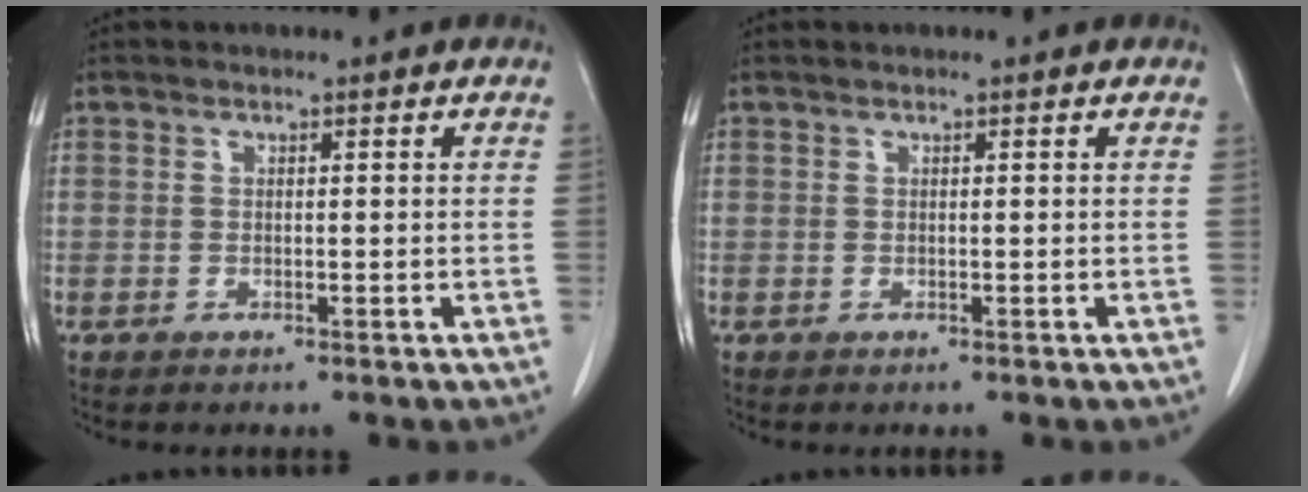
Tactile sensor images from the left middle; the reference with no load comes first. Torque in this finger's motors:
{"motor_torque": [0.10, -0.10, -0.03, -0.01]}